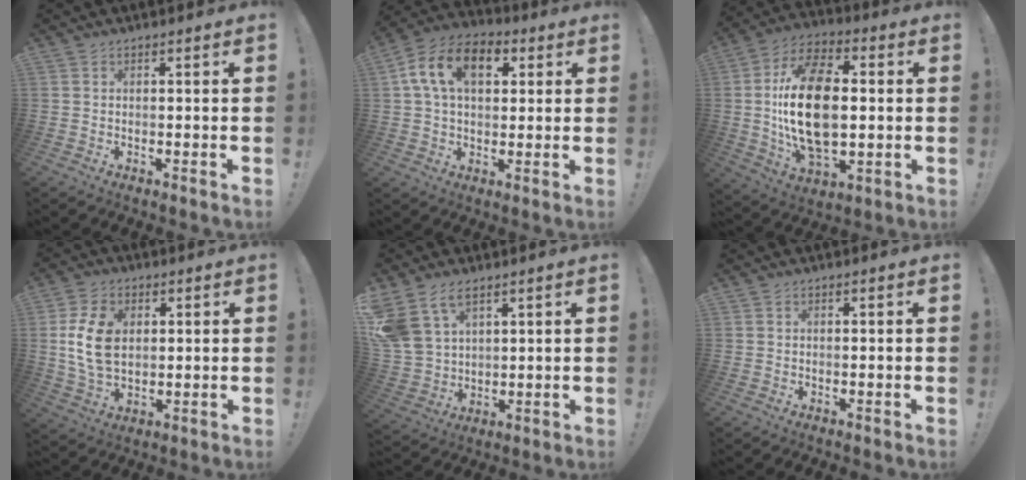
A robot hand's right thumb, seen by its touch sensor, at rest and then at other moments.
{"total": 14.7, "force": [4.7, 9.4, 10.3], "torque": [-0.176, 0.003, 0.085]}
{"total": 20.1, "force": [0.0, 11.9, 16.3], "torque": [-0.302, 0.002, -0.002]}
{"total": 13.0, "force": [1.6, 9.2, 9.1], "torque": [-0.174, 0.002, 0.032]}
{"total": 11.0, "force": [7.0, 6.8, 5.2], "torque": [-0.114, -0.036, 0.140]}
{"total": 0.0}